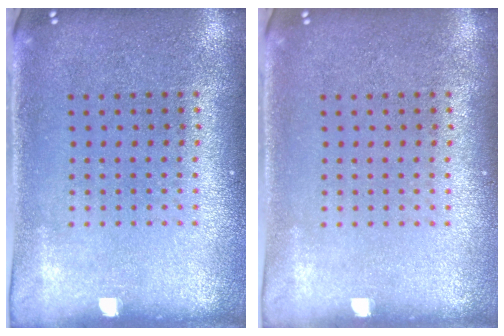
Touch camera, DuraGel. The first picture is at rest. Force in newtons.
{"total": 0.0}